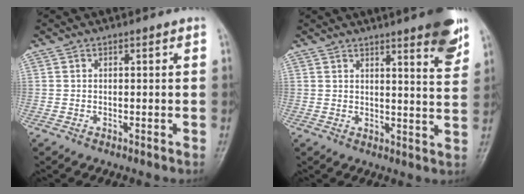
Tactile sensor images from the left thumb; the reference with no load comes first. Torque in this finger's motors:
{"motor_torque": [1.59, 0.77, 1.03, -0.96, 0.02]}